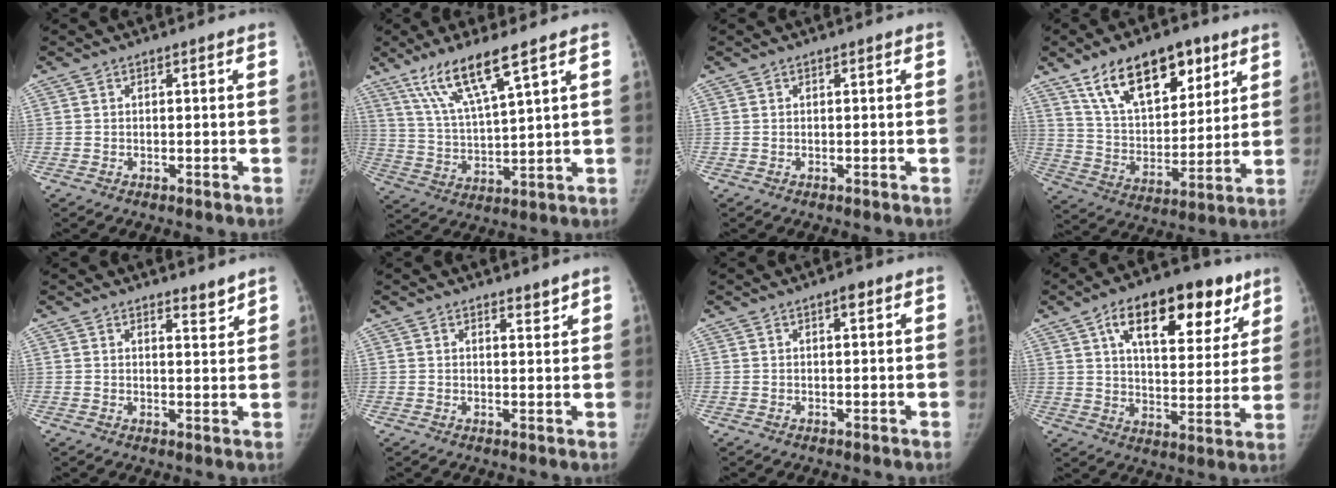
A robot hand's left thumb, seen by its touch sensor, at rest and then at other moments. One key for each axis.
{"total": 11.7, "fx": 7.5, "fy": 1.5, "fz": 8.8, "tx": -0.174, "ty": -0.031, "tz": 0.155}
{"total": 0.0}
{"total": 19.3, "fx": 11.2, "fy": 10.0, "fz": 12.1, "tx": -0.150, "ty": -0.039, "tz": 0.199}
{"total": 2.6, "fx": 2.4, "fy": 0.6, "fz": 0.9, "tx": -0.004, "ty": -0.023, "tz": 0.036}
{"total": 2.0, "fx": 1.8, "fy": 0.6, "fz": 0.6, "tx": 0.001, "ty": -0.015, "tz": 0.026}
{"total": 1.6, "fx": 0.8, "fy": 0.6, "fz": 1.3, "tx": -0.014, "ty": 0.001, "tz": 0.008}
{"total": 21.1, "fx": 10.8, "fy": 10.5, "fz": 14.8, "tx": -0.174, "ty": -0.015, "tz": 0.165}